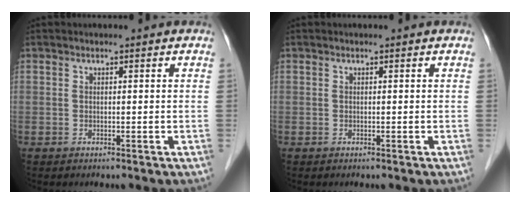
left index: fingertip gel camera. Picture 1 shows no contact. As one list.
[{"total": 0.0}]